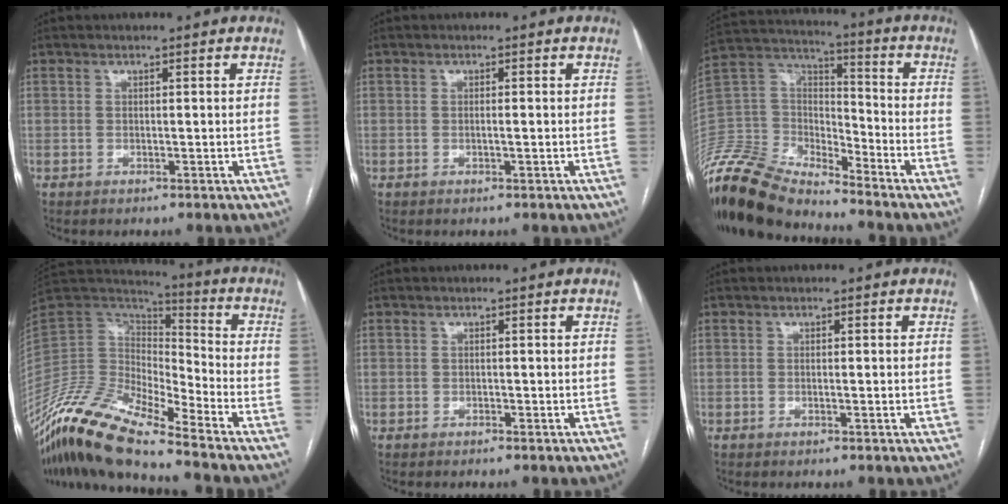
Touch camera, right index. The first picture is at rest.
{"total": 0.7, "force": [-0.2, 0.0, 0.7], "torque": [-0.014, 0.000, -0.002]}
{"total": 17.2, "force": [-16.1, 3.7, 4.9], "torque": [-0.100, 0.032, -0.306]}
{"total": 16.5, "force": [-13.3, 2.3, 9.4], "torque": [-0.188, 0.007, -0.256]}
{"total": 0.0}
{"total": 1.6, "force": [-0.1, 0.3, 1.5], "torque": [-0.025, -0.003, 0.000]}